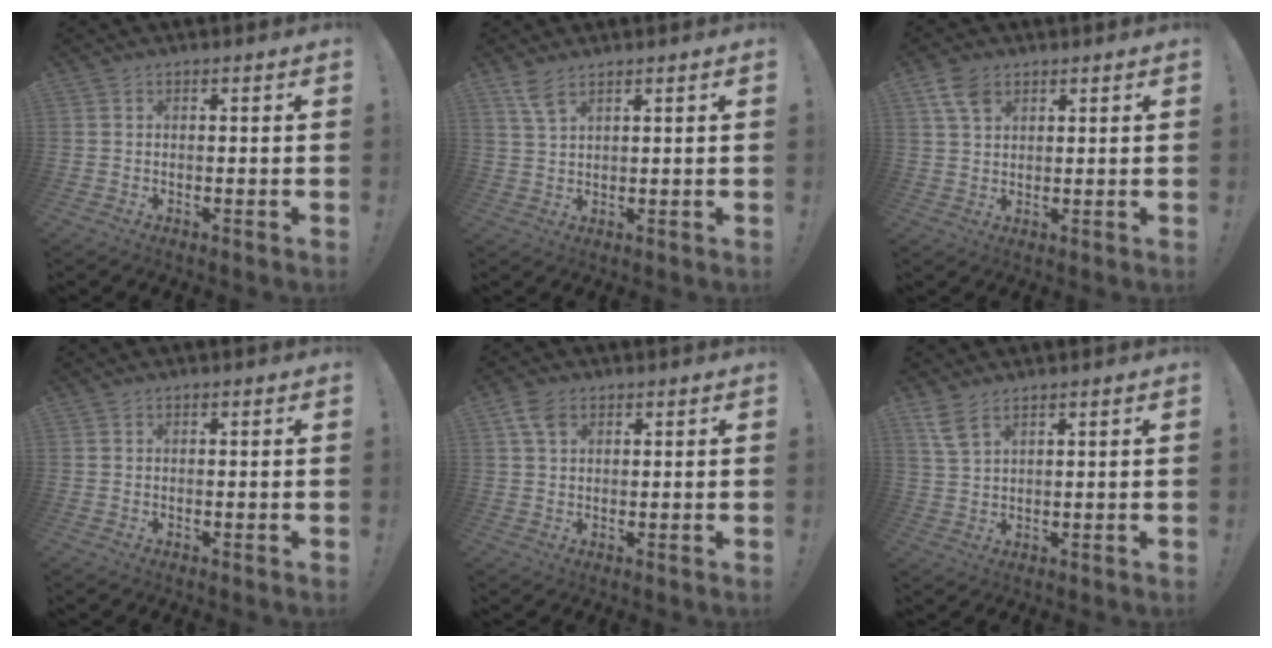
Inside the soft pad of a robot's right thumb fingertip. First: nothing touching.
{"total": 4.6, "force": [3.3, 1.5, 2.8], "torque": [-0.055, -0.014, 0.059]}
{"total": 6.4, "force": [3.5, 4.0, 3.5], "torque": [-0.064, -0.006, 0.068]}
{"total": 0.0}
{"total": 5.0, "force": [2.3, 3.1, 3.2], "torque": [-0.061, 0.001, 0.044]}
{"total": 4.8, "force": [3.2, 1.6, 3.3], "torque": [-0.068, -0.010, 0.060]}